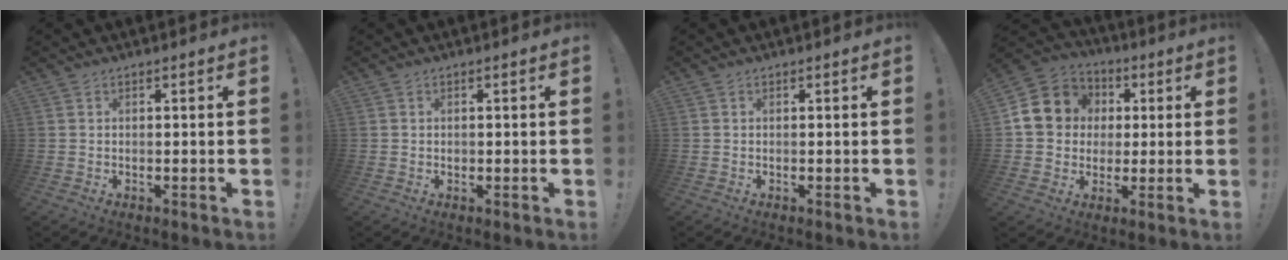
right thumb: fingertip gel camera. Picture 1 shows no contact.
{"total": 0.6, "force": [-0.1, 0.6, 0.1], "torque": [-0.008, 0.005, -0.002]}
{"total": 0.0}
{"total": 14.3, "force": [2.3, 12.9, 5.6], "torque": [-0.076, 0.006, 0.057]}